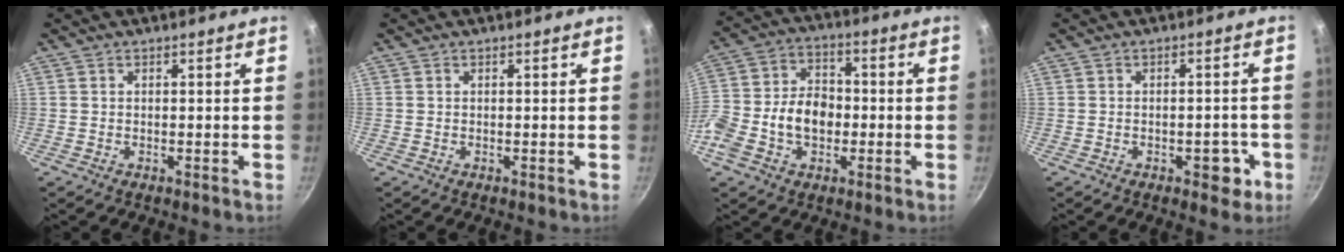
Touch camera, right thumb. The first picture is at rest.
{"total": 0.0}
{"total": 13.9, "force": [-2.6, 9.6, 9.6], "torque": [-0.157, 0.033, -0.061]}
{"total": 4.7, "force": [-1.9, 2.7, 3.4], "torque": [-0.019, 0.014, -0.020]}